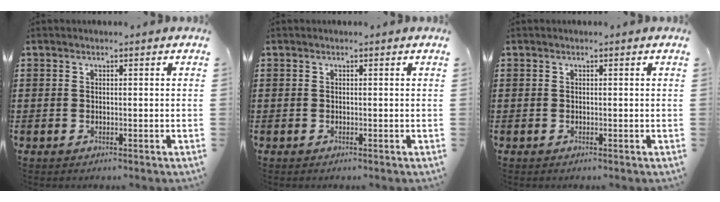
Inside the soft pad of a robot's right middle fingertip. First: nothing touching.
{"total": 0.0}
{"total": 0.0}